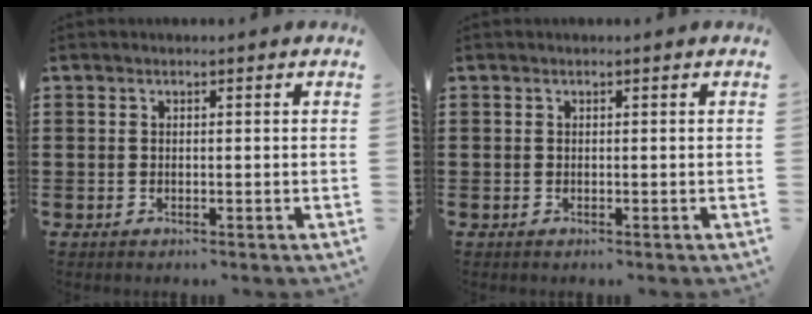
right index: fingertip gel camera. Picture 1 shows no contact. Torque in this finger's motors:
{"motor_torque": [1.10, 1.04, 0.00, 0.00]}